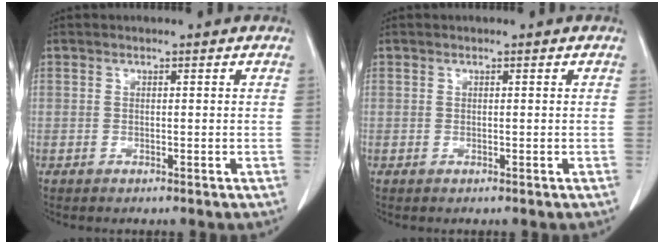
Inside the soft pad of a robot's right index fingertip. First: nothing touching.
{"total": 0.0}